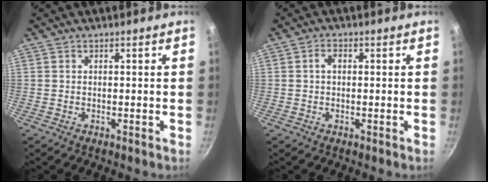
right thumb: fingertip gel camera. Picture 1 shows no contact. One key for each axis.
{"total": 2.0, "fx": 0.2, "fy": 1.4, "fz": 1.4, "tx": -0.020, "ty": 0.007, "tz": 0.001}